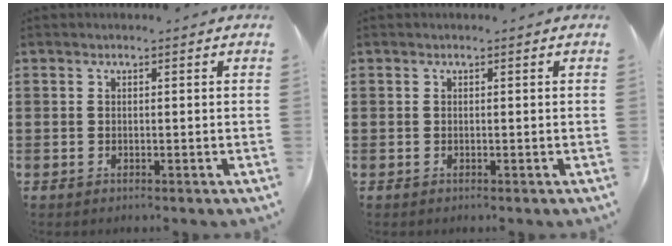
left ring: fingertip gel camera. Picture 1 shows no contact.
{"total": 0.0}